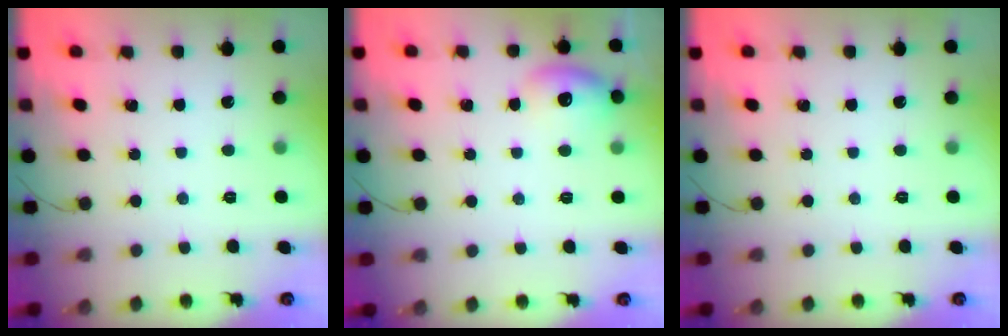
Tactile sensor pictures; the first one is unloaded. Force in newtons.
{"total": 9.4, "press": 9.3, "slide": 1.3}
{"total": 0.0}